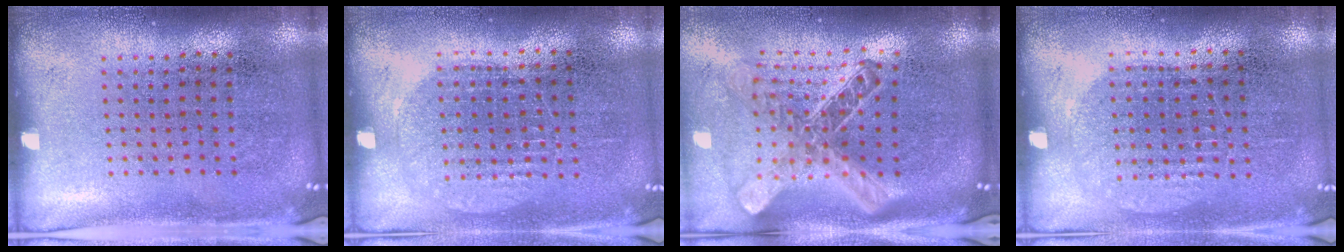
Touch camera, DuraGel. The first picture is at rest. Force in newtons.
{"total": 0.9, "press": 0.9, "slide": 0.3}
{"total": 2.6, "press": 1.9, "slide": 1.8}
{"total": 0.7, "press": 0.6, "slide": 0.2}